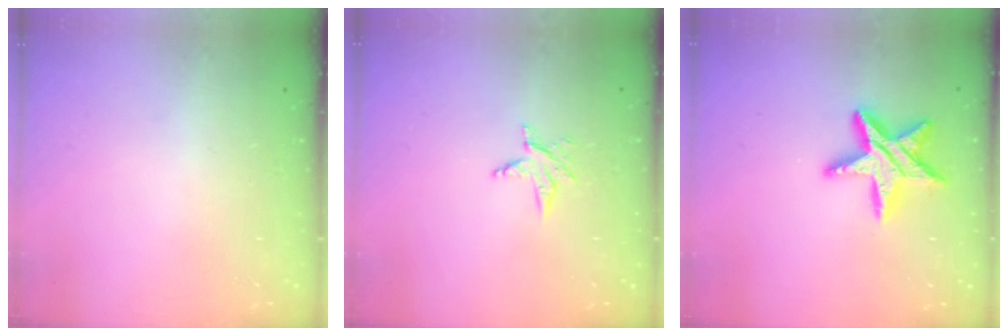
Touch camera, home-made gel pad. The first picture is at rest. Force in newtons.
{"total": 3.6, "press": 3.5, "slide": 0.5}
{"total": 13.7, "press": 13.7, "slide": 1.0}